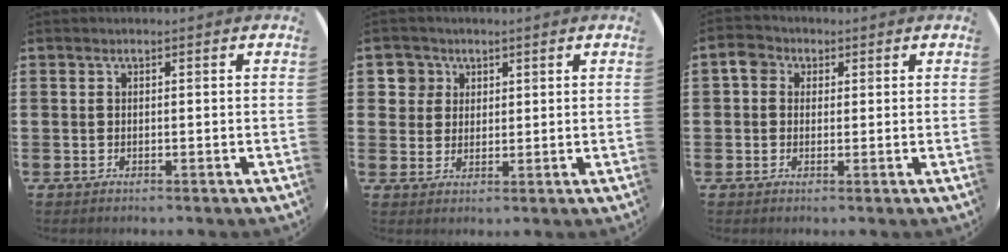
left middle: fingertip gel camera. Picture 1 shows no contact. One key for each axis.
{"total": 3.5, "fx": 1.8, "fy": 3.0, "fz": 0.1, "tx": -0.001, "ty": 0.005, "tz": 0.032}
{"total": 2.2, "fx": 1.0, "fy": 1.8, "fz": 0.7, "tx": -0.011, "ty": 0.006, "tz": 0.016}